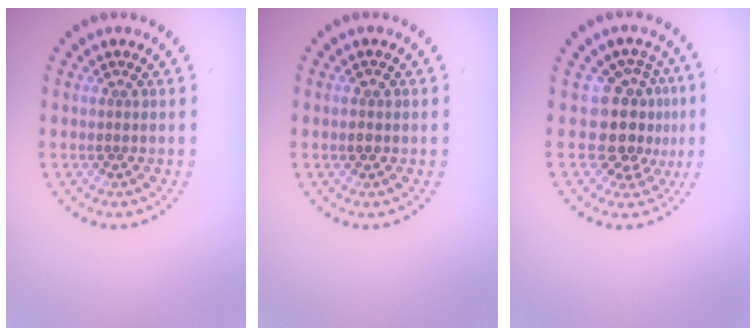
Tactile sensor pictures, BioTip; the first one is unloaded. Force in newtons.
{"total": 1.2, "press": 1.2, "slide": 0.1}
{"total": 4.2, "press": 3.4, "slide": 2.5}